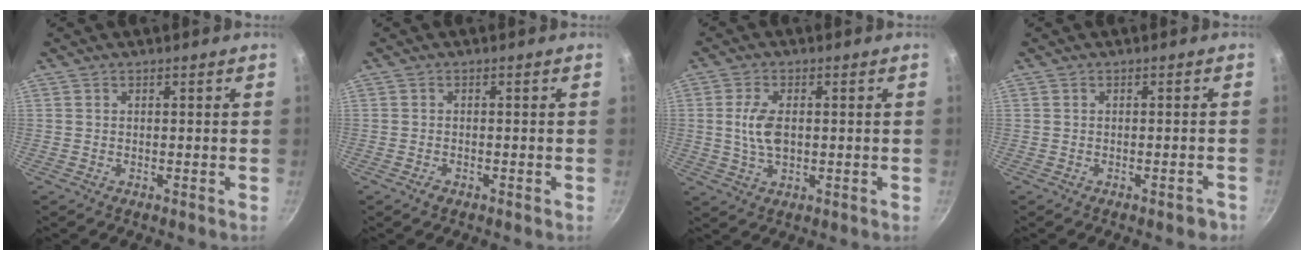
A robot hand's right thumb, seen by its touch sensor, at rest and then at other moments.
{"total": 1.3, "force": [-0.9, 0.7, 0.6], "torque": [-0.014, 0.007, -0.014]}
{"total": 6.3, "force": [0.3, 3.5, 5.3], "torque": [-0.100, 0.002, 0.005]}
{"total": 2.1, "force": [-1.5, 0.8, 1.4], "torque": [-0.011, 0.020, -0.005]}